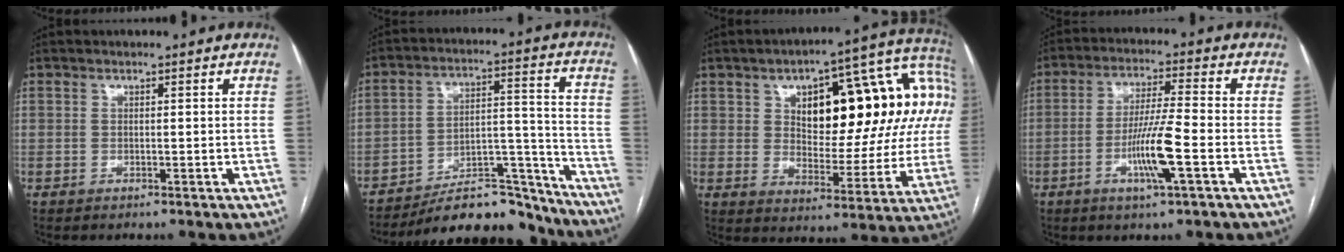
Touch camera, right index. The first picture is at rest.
{"total": 16.9, "force": [-15.8, 4.2, 4.4], "torque": [-0.052, 0.051, -0.238]}
{"total": 24.6, "force": [6.3, 10.1, 21.5], "torque": [-0.280, 0.061, 0.100]}
{"total": 9.0, "force": [-3.0, -0.1, 8.5], "torque": [-0.163, -0.007, -0.058]}